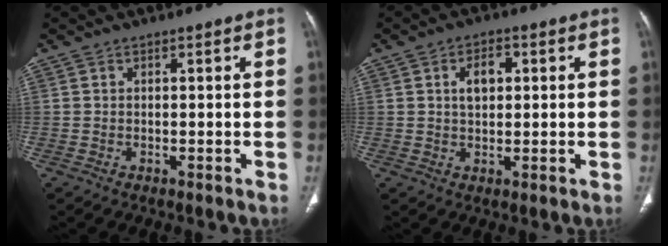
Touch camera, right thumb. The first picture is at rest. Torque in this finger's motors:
{"motor_torque": [-0.38, 0.56, 0.53, 0.26, 0.16]}